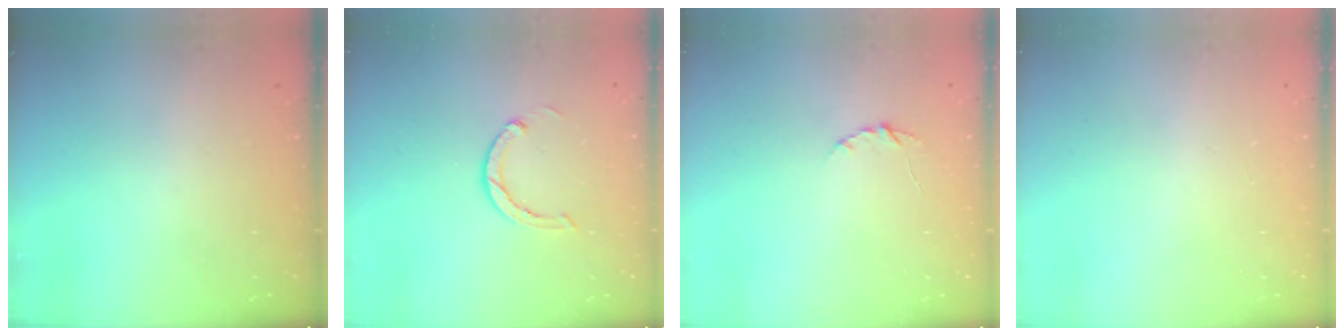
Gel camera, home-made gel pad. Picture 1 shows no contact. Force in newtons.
{"total": 3.0, "press": 3.0, "slide": 0.1}
{"total": 3.9, "press": 3.9, "slide": 0.5}
{"total": 2.6, "press": 2.6, "slide": 0.2}